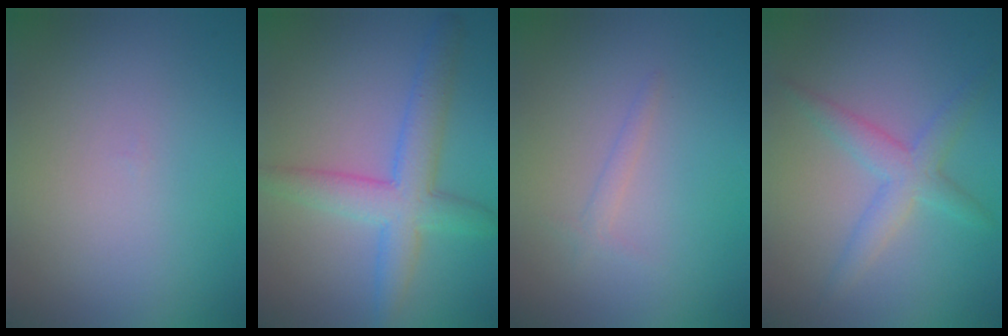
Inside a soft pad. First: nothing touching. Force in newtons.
{"total": 5.2, "press": 5.2, "slide": 0.1}
{"total": 0.9, "press": 0.9, "slide": 0.0}
{"total": 3.1, "press": 3.1, "slide": 0.1}